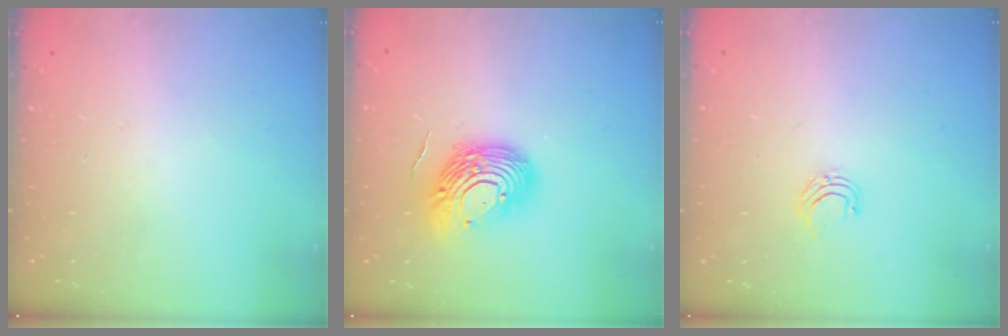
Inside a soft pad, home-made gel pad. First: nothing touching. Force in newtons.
{"total": 14.5, "press": 14.4, "slide": 1.9}
{"total": 4.8, "press": 4.8, "slide": 0.3}